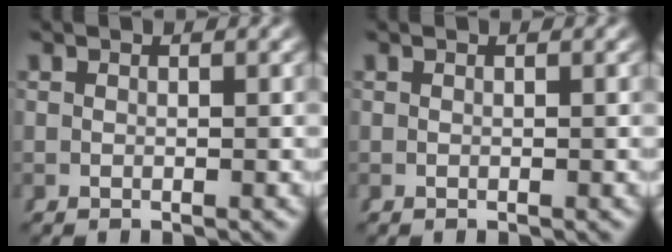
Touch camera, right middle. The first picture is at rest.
{"total": 0.0}